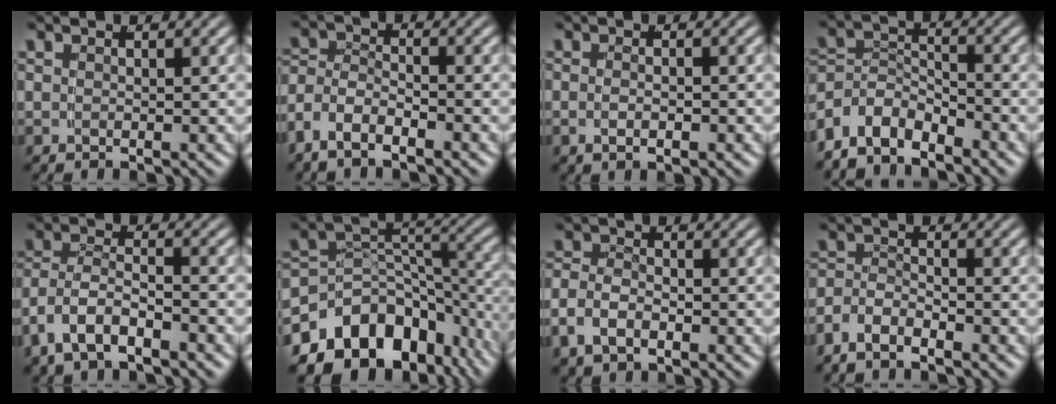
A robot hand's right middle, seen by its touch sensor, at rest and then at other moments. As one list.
[{"total": 4.5, "force": [-2.3, 3.2, 2.0], "torque": [-0.057, -0.018, -0.042]}, {"total": 1.4, "force": [-0.8, 0.2, 1.1], "torque": [-0.024, -0.005, -0.010]}, {"total": 6.6, "force": [-3.4, 4.9, 2.9], "torque": [-0.076, -0.033, -0.053]}, {"total": 5.3, "force": [-2.5, 3.8, 2.7], "torque": [-0.083, -0.027, -0.038]}, {"total": 15.8, "force": [-7.9, 11.0, 8.1], "torque": [-0.148, -0.046, -0.114]}, {"total": 3.7, "force": [-1.4, 2.6, 2.2], "torque": [-0.059, -0.016, -0.020]}, {"total": 3.3, "force": [-2.3, 2.0, 1.4], "torque": [-0.038, -0.012, -0.041]}]